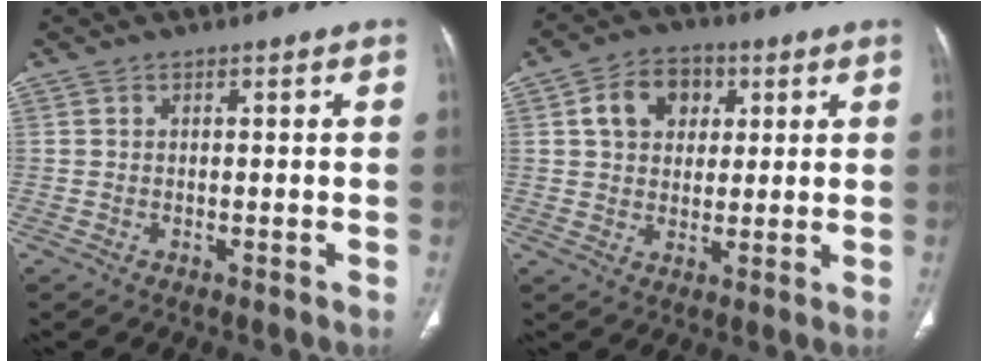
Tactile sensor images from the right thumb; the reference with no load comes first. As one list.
[{"total": 9.1, "force": [2.8, 7.0, 5.0], "torque": [-0.051, -0.001, 0.043]}]